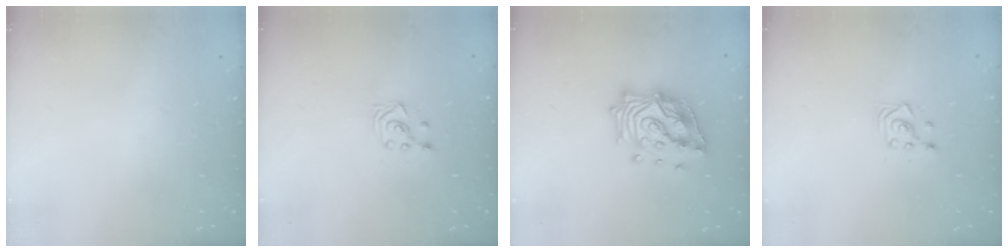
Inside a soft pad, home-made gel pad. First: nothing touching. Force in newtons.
{"total": 2.6, "press": 2.6, "slide": 0.3}
{"total": 18.9, "press": 18.7, "slide": 2.6}
{"total": 3.0, "press": 3.0, "slide": 0.5}